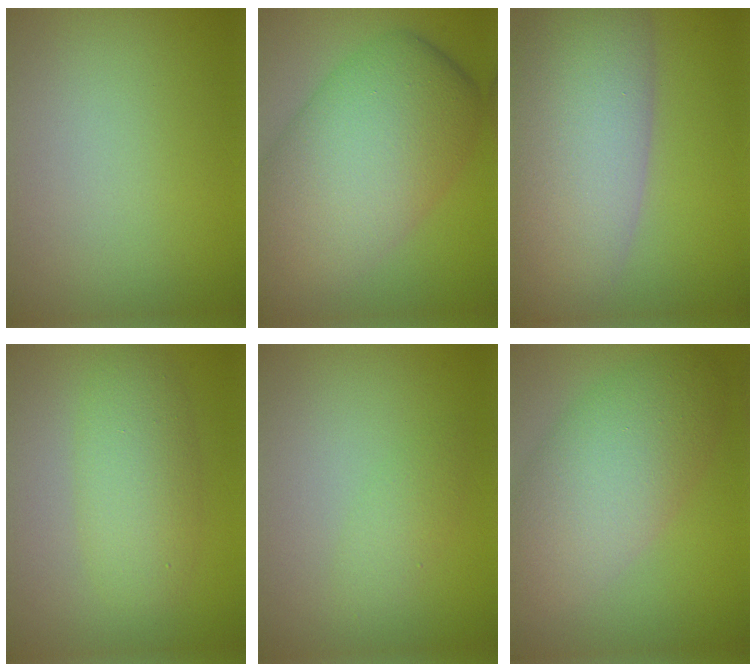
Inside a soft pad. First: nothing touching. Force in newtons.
{"total": 12.0, "press": 12.0, "slide": 0.5}
{"total": 11.8, "press": 11.7, "slide": 1.0}
{"total": 4.2, "press": 4.2, "slide": 0.1}
{"total": 1.4, "press": 1.4, "slide": 0.0}
{"total": 7.9, "press": 7.9, "slide": 0.5}